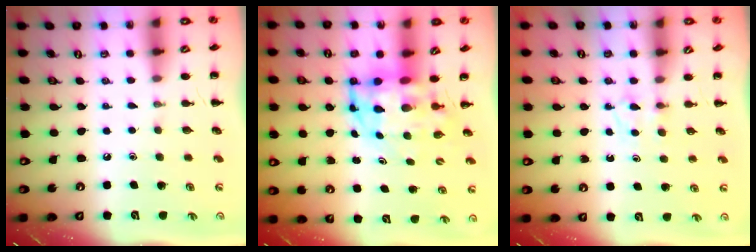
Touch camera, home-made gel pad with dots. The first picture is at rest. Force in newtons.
{"total": 5.5, "press": 5.3, "slide": 1.6}
{"total": 3.1, "press": 2.8, "slide": 1.3}